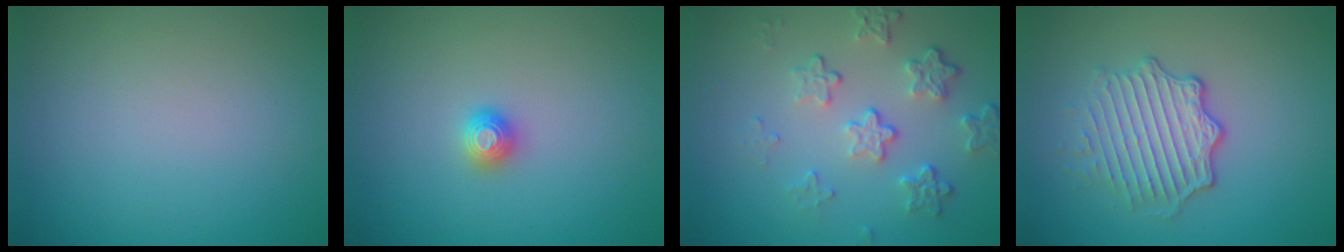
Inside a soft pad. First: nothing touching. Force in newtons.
{"total": 1.2, "press": 1.2, "slide": 0.1}
{"total": 4.2, "press": 3.1, "slide": 2.9}
{"total": 4.5, "press": 3.2, "slide": 3.2}